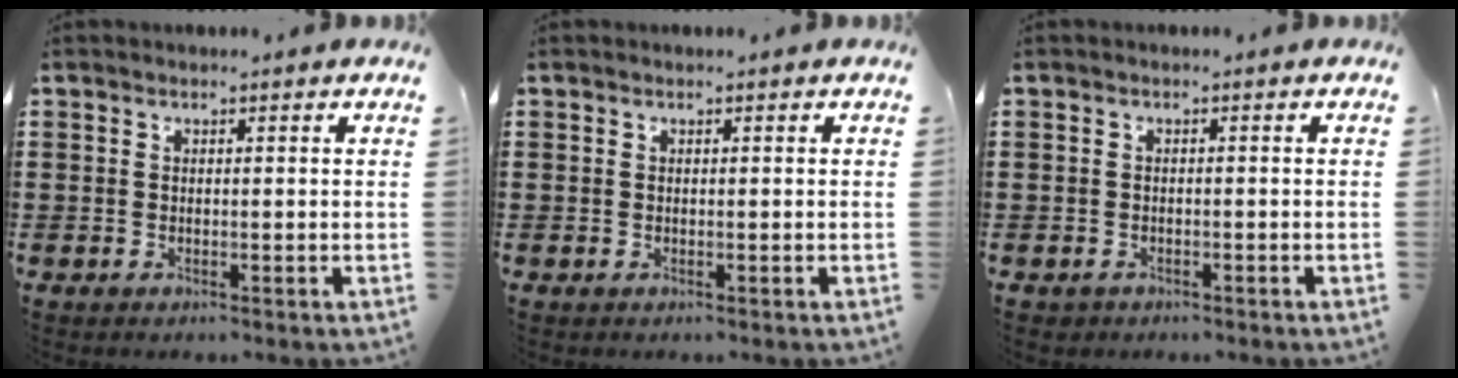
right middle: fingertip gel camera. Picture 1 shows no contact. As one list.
[{"total": 0.0}, {"total": 0.6, "force": [-0.5, 0.4, 0.1], "torque": [-0.003, 0.002, -0.012]}]